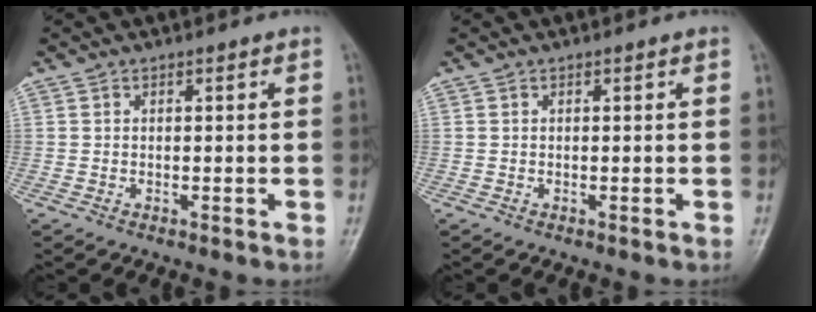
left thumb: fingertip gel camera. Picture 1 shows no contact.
{"total": 0.0}